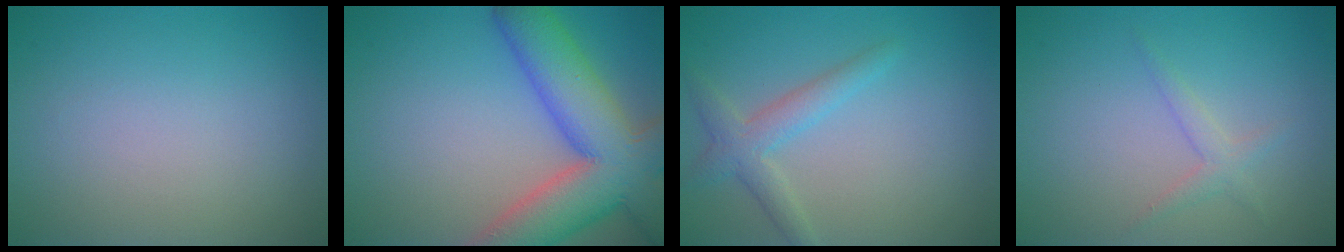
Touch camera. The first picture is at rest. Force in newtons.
{"total": 11.2, "press": 11.2, "slide": 0.8}
{"total": 2.7, "press": 2.7, "slide": 0.1}
{"total": 1.4, "press": 1.4, "slide": 0.1}